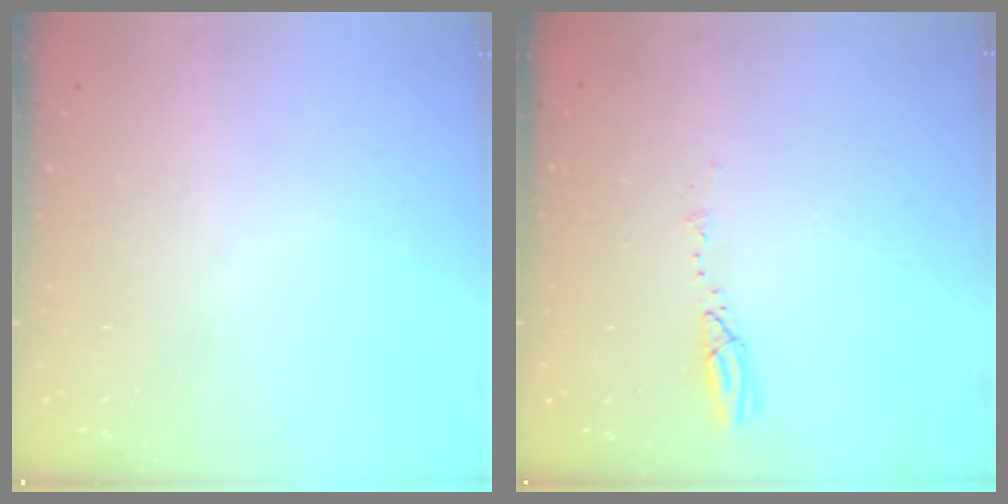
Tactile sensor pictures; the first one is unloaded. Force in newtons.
{"total": 3.9, "press": 3.8, "slide": 0.4}